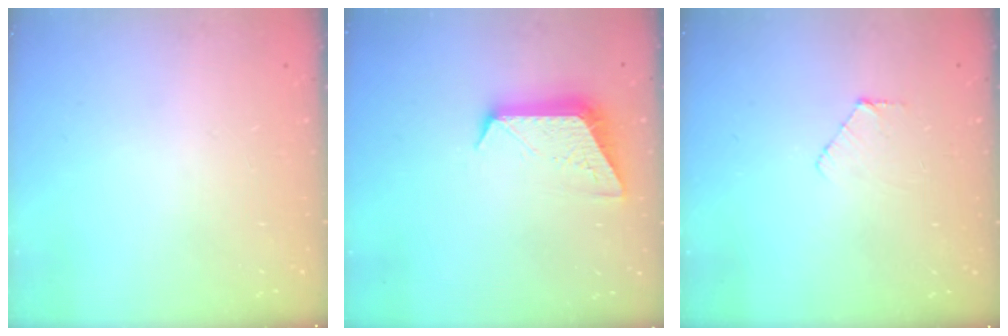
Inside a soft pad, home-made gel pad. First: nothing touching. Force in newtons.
{"total": 9.7, "press": 9.6, "slide": 0.6}
{"total": 5.0, "press": 5.0, "slide": 0.5}